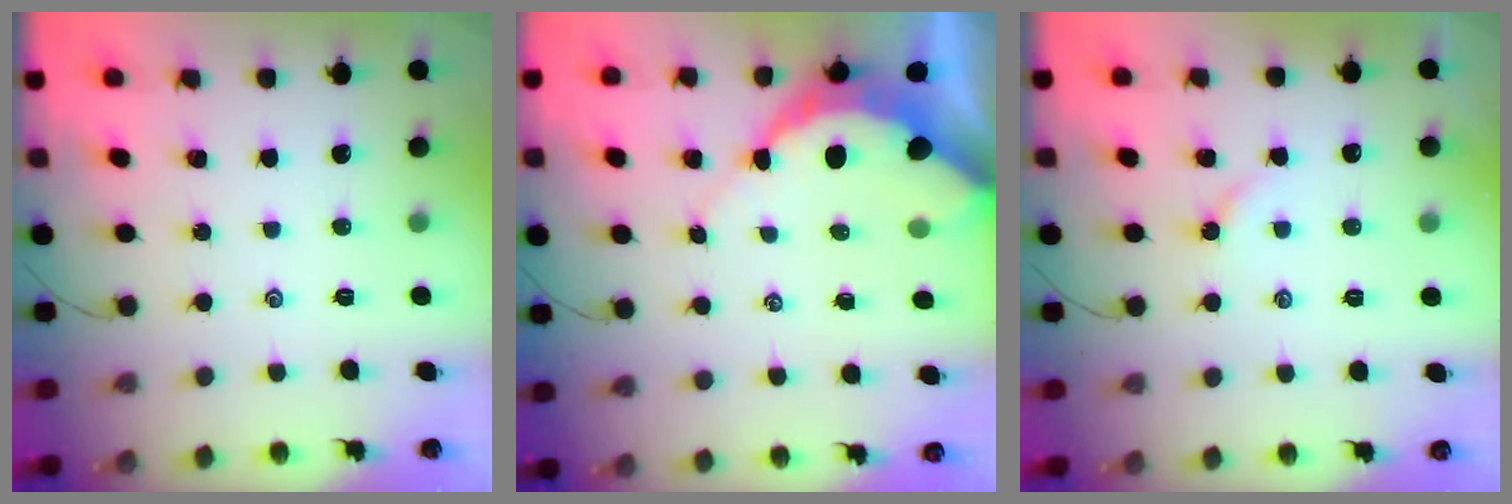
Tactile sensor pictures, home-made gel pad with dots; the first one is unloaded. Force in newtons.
{"total": 8.4, "press": 8.4, "slide": 0.9}
{"total": 2.7, "press": 2.7, "slide": 0.4}